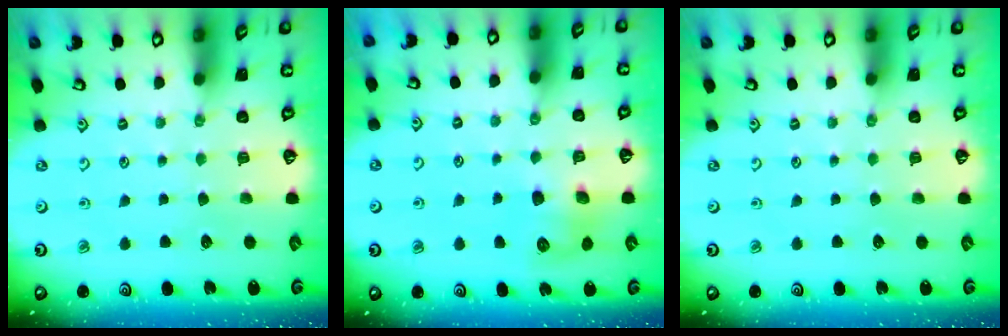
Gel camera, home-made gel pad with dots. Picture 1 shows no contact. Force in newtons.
{"total": 8.4, "press": 8.4, "slide": 0.1}
{"total": 0.0}